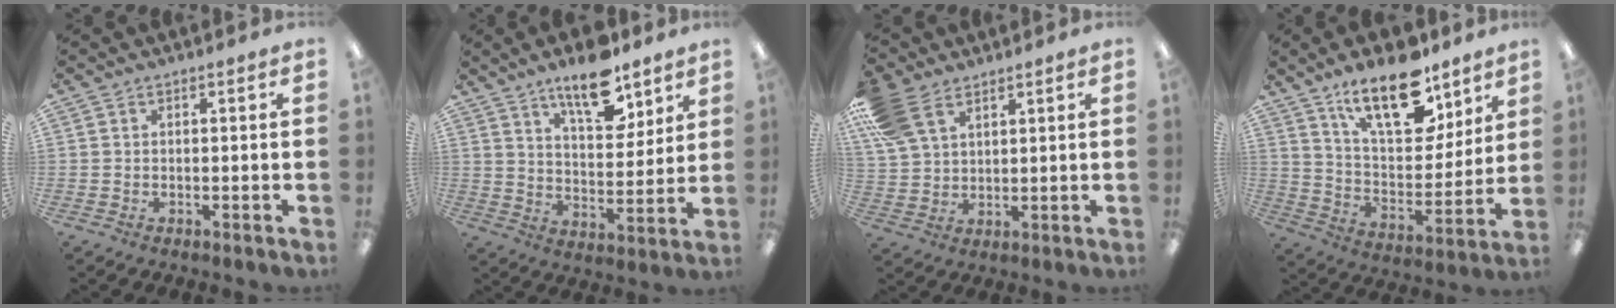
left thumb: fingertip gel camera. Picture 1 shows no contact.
{"total": 13.4, "force": [9.7, 5.5, 7.4], "torque": [-0.105, -0.056, 0.167]}
{"total": 11.3, "force": [6.8, 6.6, 6.1], "torque": [-0.148, -0.011, 0.133]}
{"total": 17.7, "force": [11.7, 7.8, 10.8], "torque": [-0.169, -0.059, 0.200]}